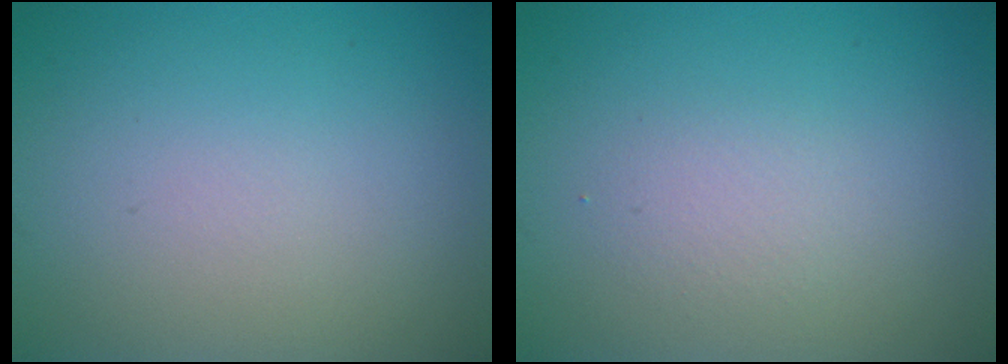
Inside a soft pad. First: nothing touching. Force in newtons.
{"total": 1.3, "press": 1.3, "slide": 0.1}